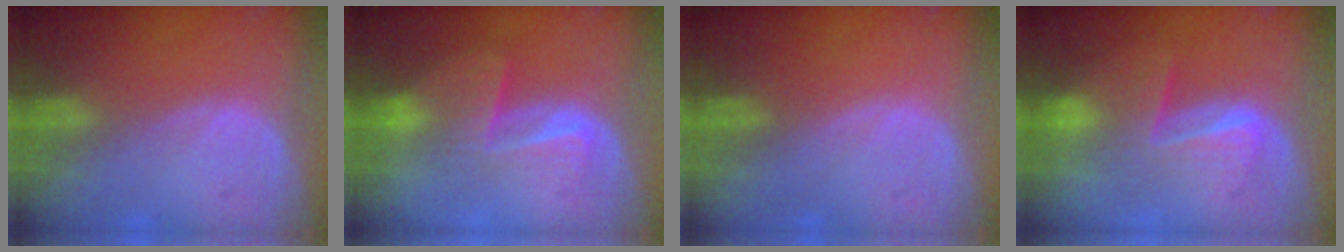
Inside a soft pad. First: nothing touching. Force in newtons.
{"total": 6.9, "press": 5.9, "slide": 3.6}
{"total": 0.0}
{"total": 6.2, "press": 6.1, "slide": 1.5}